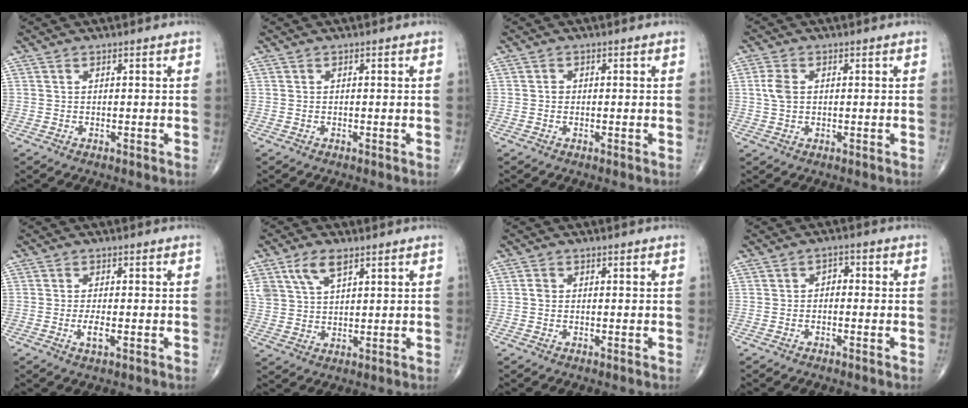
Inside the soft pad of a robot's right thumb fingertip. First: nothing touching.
{"total": 0.0}
{"total": 0.8, "force": [0.0, 0.7, 0.3], "torque": [-0.001, 0.003, -0.002]}
{"total": 3.5, "force": [0.5, 2.2, 2.6], "torque": [-0.059, 0.004, 0.008]}
{"total": 2.7, "force": [-0.7, 0.8, 2.5], "torque": [-0.051, -0.003, -0.014]}
{"total": 7.0, "force": [4.1, 3.5, 4.6], "torque": [-0.083, -0.010, 0.084]}
{"total": 1.0, "force": [0.0, 0.9, 0.5], "torque": [-0.005, 0.002, -0.002]}
{"total": 2.2, "force": [-0.4, 1.6, 1.5], "torque": [-0.008, 0.015, -0.016]}